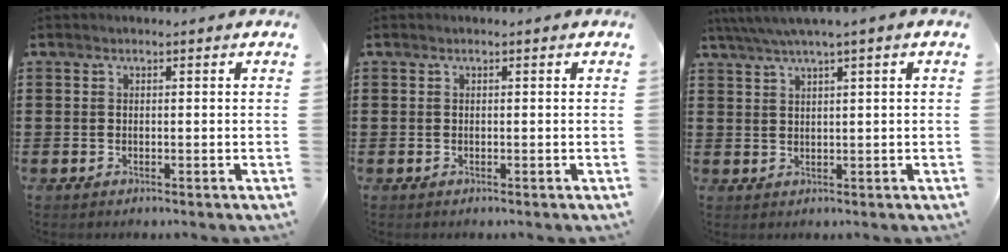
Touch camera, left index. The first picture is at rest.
{"total": 0.0}
{"total": 2.6, "force": [1.7, -0.2, 2.0], "torque": [-0.041, 0.001, 0.030]}